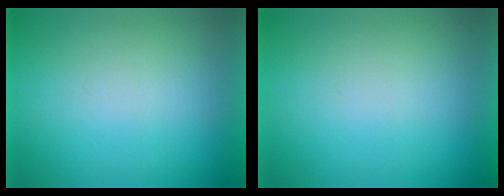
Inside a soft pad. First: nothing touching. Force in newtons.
{"total": 0.0}